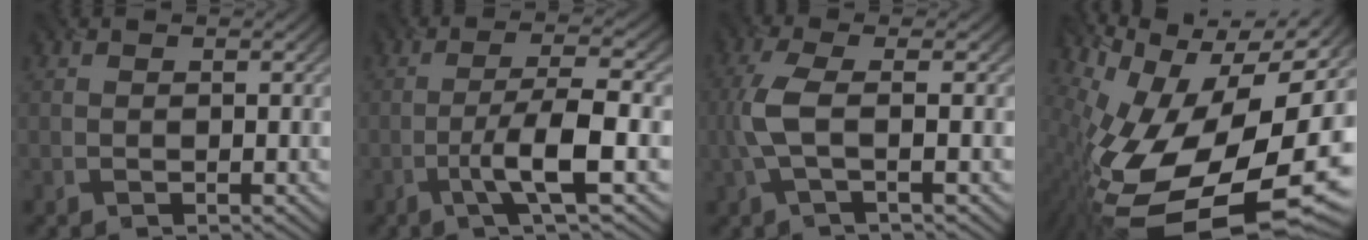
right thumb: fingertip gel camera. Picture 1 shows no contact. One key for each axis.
{"total": 6.5, "fx": -2.6, "fy": 0.7, "fz": 5.9, "tx": -0.109, "ty": 0.014, "tz": -0.057}
{"total": 4.3, "fx": -0.4, "fy": 1.0, "fz": 4.2, "tx": -0.107, "ty": 0.007, "tz": -0.014}
{"total": 18.4, "fx": -4.0, "fy": 9.5, "fz": 15.3, "tx": -0.273, "ty": -0.025, "tz": -0.060}